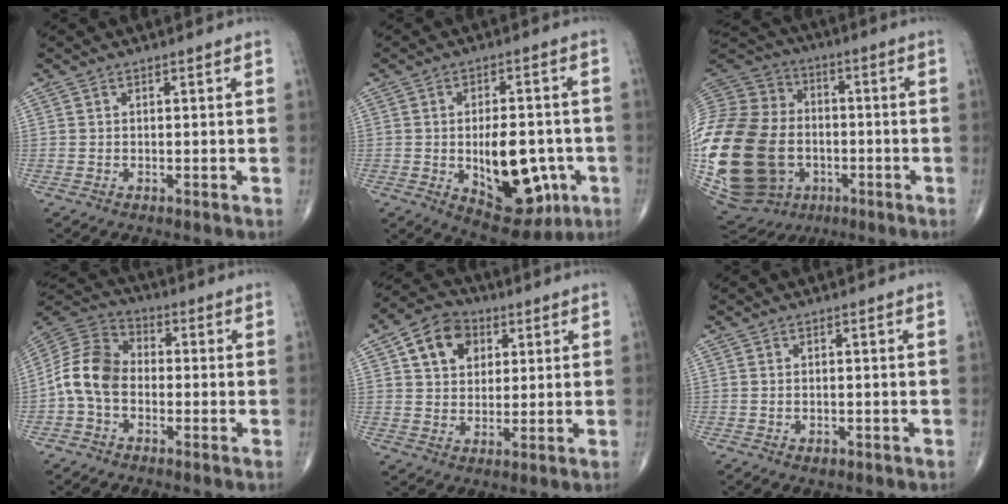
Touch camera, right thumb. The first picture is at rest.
{"total": 15.4, "force": [-3.6, 8.3, 12.5], "torque": [-0.143, 0.012, -0.030]}
{"total": 39.4, "force": [-8.0, 29.4, 25.0], "torque": [-0.655, 0.043, -0.136]}
{"total": 10.2, "force": [-2.0, 7.3, 6.9], "torque": [-0.123, 0.031, -0.054]}
{"total": 10.1, "force": [3.6, 7.8, 5.3], "torque": [-0.062, -0.005, 0.057]}
{"total": 1.1, "force": [-0.4, 0.7, 0.7], "torque": [-0.009, 0.004, 0.000]}